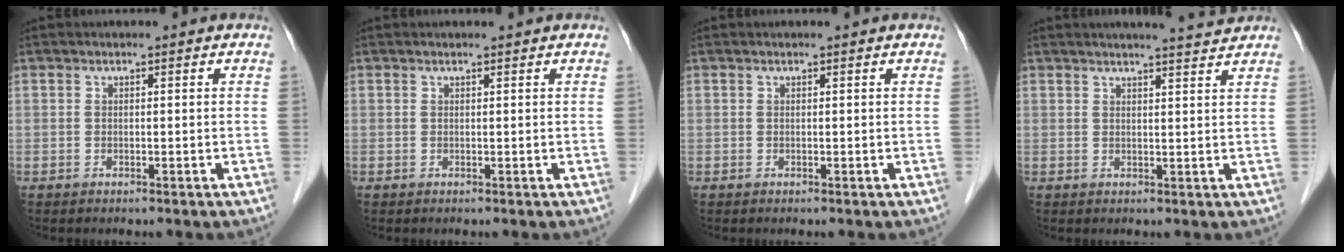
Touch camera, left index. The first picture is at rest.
{"total": 1.0, "force": [0.9, -0.1, 0.3], "torque": [-0.008, 0.005, 0.015]}
{"total": 0.5, "force": [0.5, 0.0, 0.2], "torque": [-0.004, 0.002, 0.007]}
{"total": 5.5, "force": [5.0, -0.6, 2.0], "torque": [-0.035, 0.003, 0.060]}